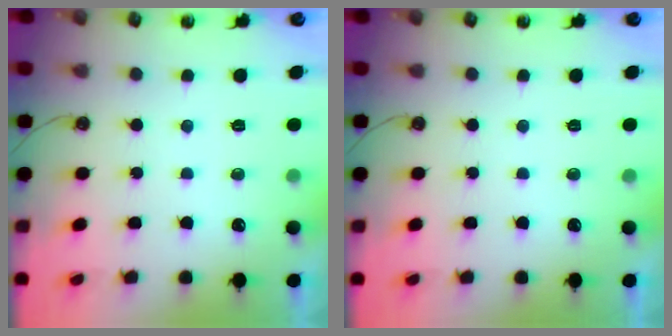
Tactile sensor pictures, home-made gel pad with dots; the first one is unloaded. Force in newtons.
{"total": 0.0}